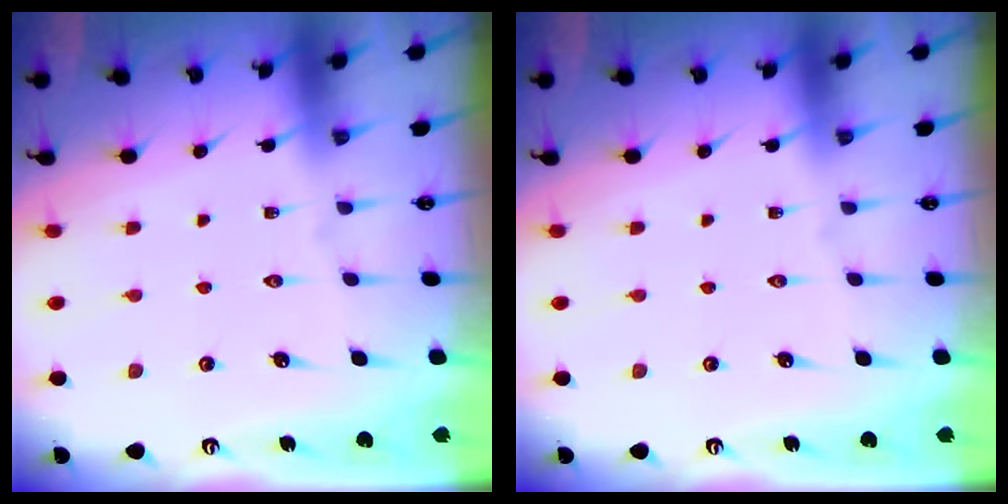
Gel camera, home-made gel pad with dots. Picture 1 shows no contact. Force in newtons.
{"total": 0.0}